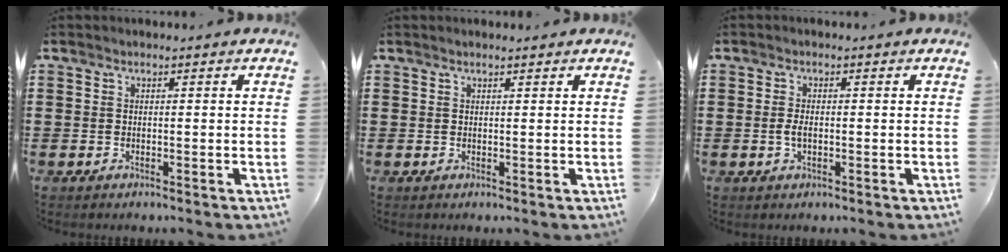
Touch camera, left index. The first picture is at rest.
{"total": 0.7, "force": [0.6, 0.1, 0.4], "torque": [-0.008, 0.001, 0.012]}
{"total": 2.1, "force": [-0.2, 0.9, 1.8], "torque": [-0.051, -0.005, -0.009]}